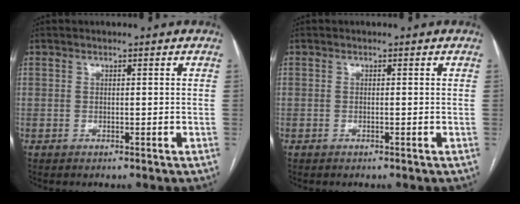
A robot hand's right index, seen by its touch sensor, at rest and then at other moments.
{"total": 0.0}